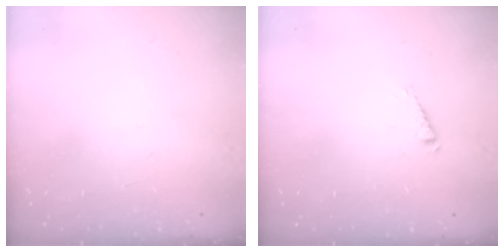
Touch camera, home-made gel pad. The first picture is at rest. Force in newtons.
{"total": 2.9, "press": 2.9, "slide": 0.3}